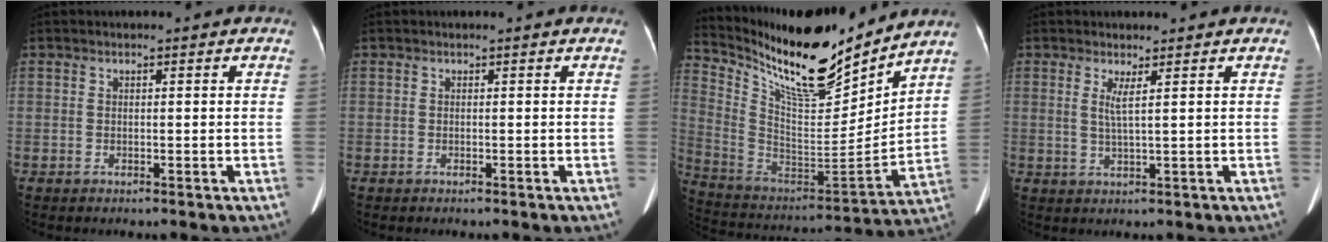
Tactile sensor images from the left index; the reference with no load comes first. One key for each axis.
{"total": 0.0}
{"total": 20.8, "fx": 17.6, "fy": 3.1, "fz": 10.6, "tx": -0.203, "ty": -0.026, "tz": 0.308}
{"total": 2.4, "fx": 0.9, "fy": -0.2, "fz": 2.2, "tx": -0.046, "ty": -0.007, "tz": 0.021}